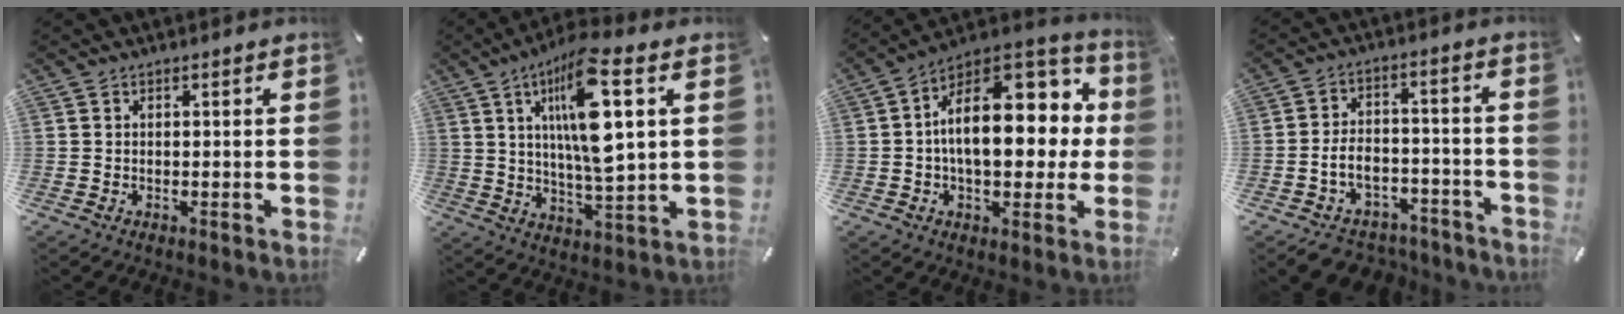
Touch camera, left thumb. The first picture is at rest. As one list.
[{"total": 16.3, "force": [5.6, 4.1, 14.7], "torque": [-0.277, -0.023, 0.081]}, {"total": 21.5, "force": [3.2, 12.8, 16.9], "torque": [-0.235, -0.015, 0.061]}, {"total": 8.0, "force": [-3.9, 6.1, 3.4], "torque": [-0.061, 0.030, -0.065]}]